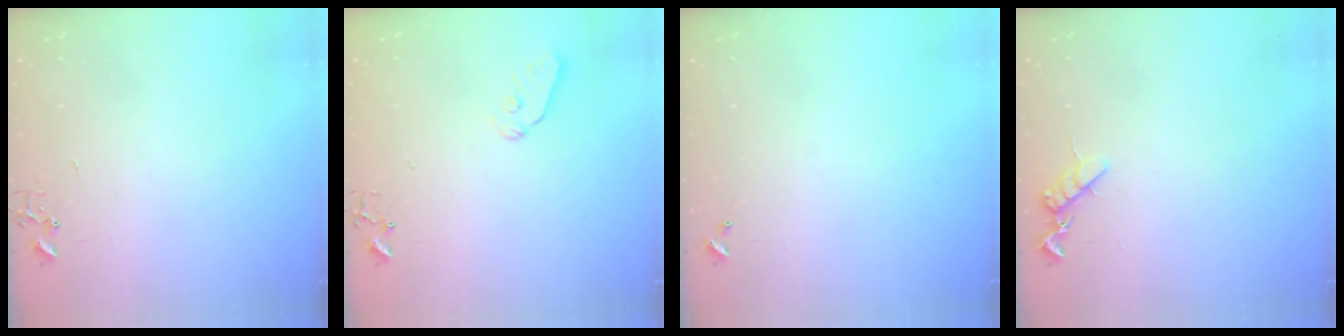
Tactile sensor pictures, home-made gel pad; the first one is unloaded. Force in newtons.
{"total": 6.7, "press": 6.7, "slide": 0.8}
{"total": 0.0}
{"total": 9.1, "press": 9.1, "slide": 0.6}